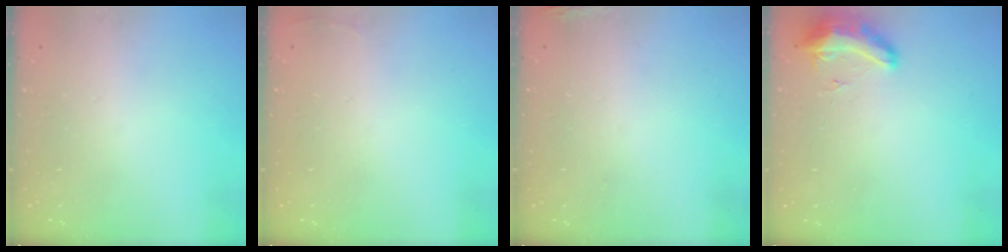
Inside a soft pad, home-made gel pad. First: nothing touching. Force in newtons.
{"total": 2.7, "press": 2.6, "slide": 1.0}
{"total": 6.3, "press": 5.9, "slide": 2.1}
{"total": 16.9, "press": 11.4, "slide": 12.5}